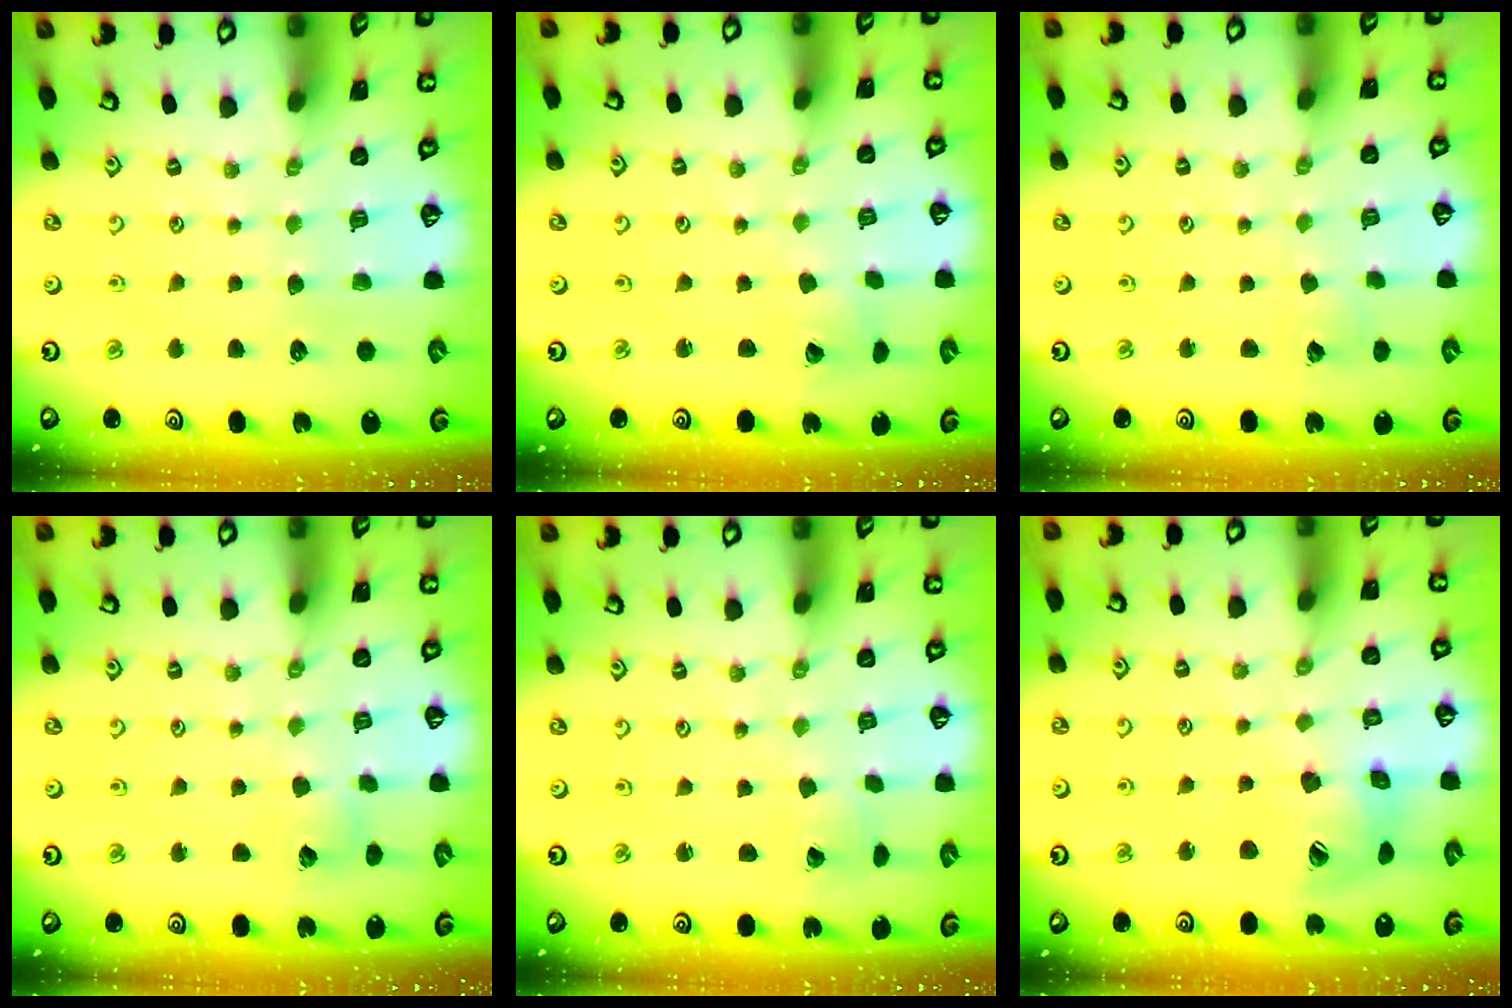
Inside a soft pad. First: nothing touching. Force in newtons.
{"total": 1.8, "press": 1.8, "slide": 0.2}
{"total": 2.0, "press": 2.0, "slide": 0.1}
{"total": 3.5, "press": 3.5, "slide": 0.3}
{"total": 1.5, "press": 1.5, "slide": 0.0}
{"total": 15.9, "press": 15.8, "slide": 2.3}